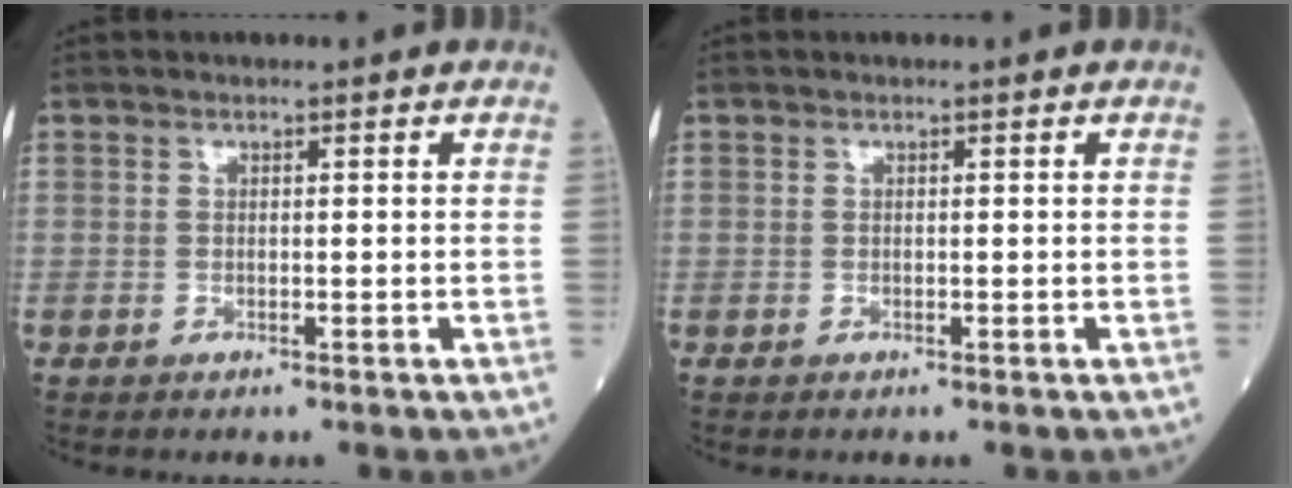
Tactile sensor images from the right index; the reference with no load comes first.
{"total": 0.0}